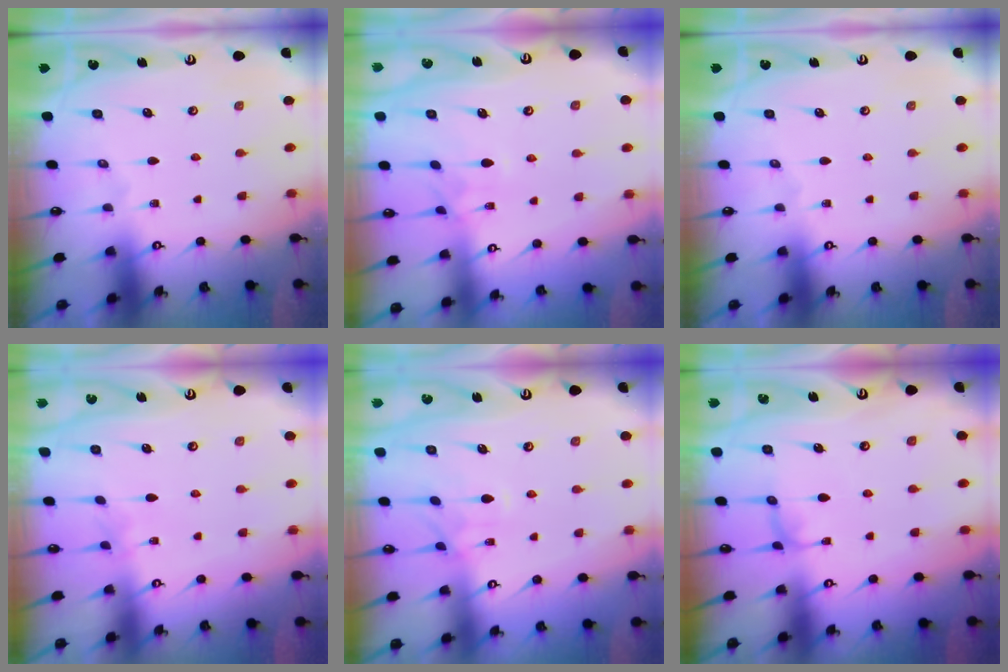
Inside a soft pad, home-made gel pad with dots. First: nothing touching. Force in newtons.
{"total": 1.6, "press": 1.4, "slide": 0.8}
{"total": 0.0}
{"total": 2.7, "press": 2.7, "slide": 0.3}
{"total": 0.8, "press": 0.0, "slide": 0.8}
{"total": 0.6, "press": 0.6, "slide": 0.3}